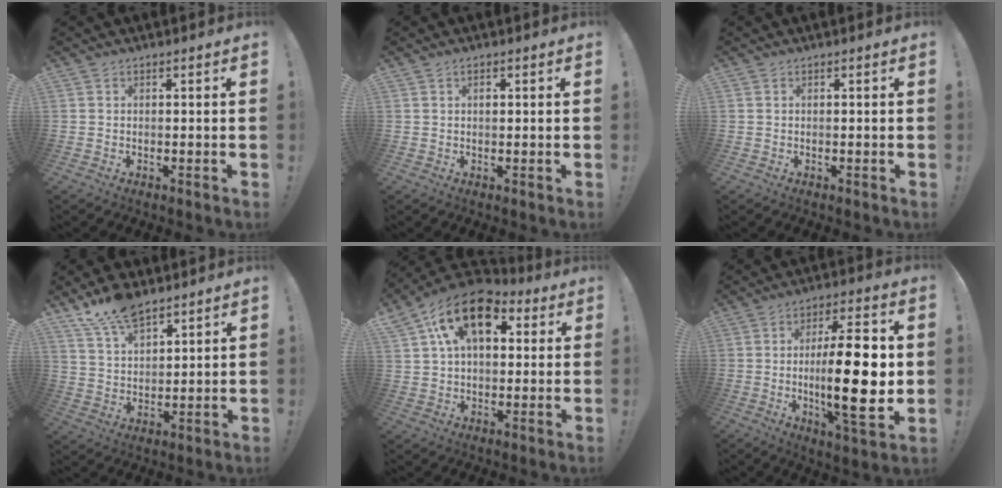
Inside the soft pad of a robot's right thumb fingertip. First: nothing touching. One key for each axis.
{"total": 1.0, "fx": 0.3, "fy": 0.7, "fz": 0.6, "tx": -0.005, "ty": -0.001, "tz": 0.003}
{"total": 0.0}
{"total": 12.5, "fx": 9.5, "fy": 6.1, "fz": 5.4, "tx": -0.095, "ty": -0.059, "tz": 0.181}
{"total": 16.7, "fx": 7.1, "fy": 10.5, "fz": 10.9, "tx": -0.164, "ty": -0.024, "tz": 0.128}
{"total": 21.2, "fx": -0.8, "fy": 5.4, "fz": 20.5, "tx": -0.339, "ty": -0.008, "tz": -0.018}